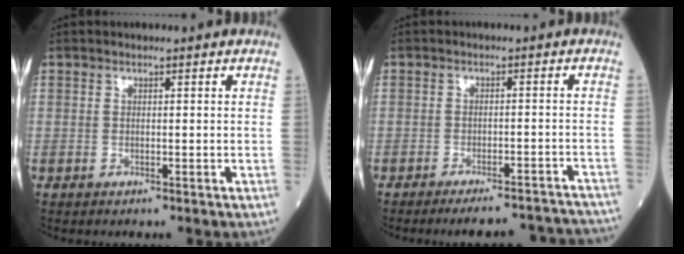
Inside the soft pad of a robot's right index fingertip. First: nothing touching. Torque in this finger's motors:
{"motor_torque": [-0.09, -0.69, 0.10, 0.01]}